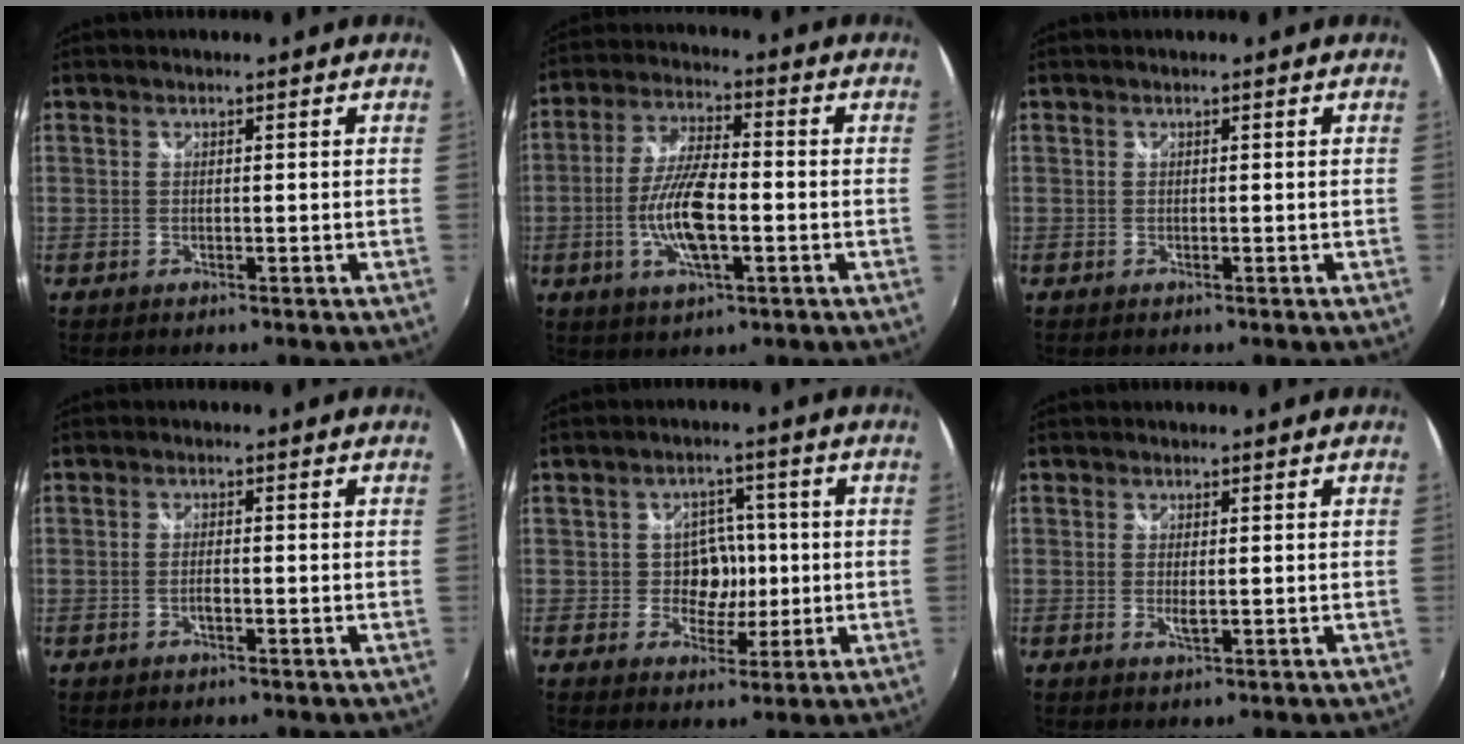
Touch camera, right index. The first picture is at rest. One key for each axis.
{"total": 10.9, "fx": -2.7, "fy": 3.5, "fz": 10.0, "tx": -0.203, "ty": -0.002, "tz": -0.052}
{"total": 0.0}
{"total": 1.6, "fx": -0.7, "fy": 0.6, "fz": 1.3, "tx": -0.027, "ty": -0.001, "tz": -0.011}
{"total": 5.5, "fx": -0.5, "fy": 5.1, "fz": 2.2, "tx": -0.035, "ty": 0.007, "tz": -0.004}
{"total": 1.8, "fx": -0.2, "fy": 0.6, "fz": 1.7, "tx": -0.031, "ty": -0.006, "tz": -0.001}